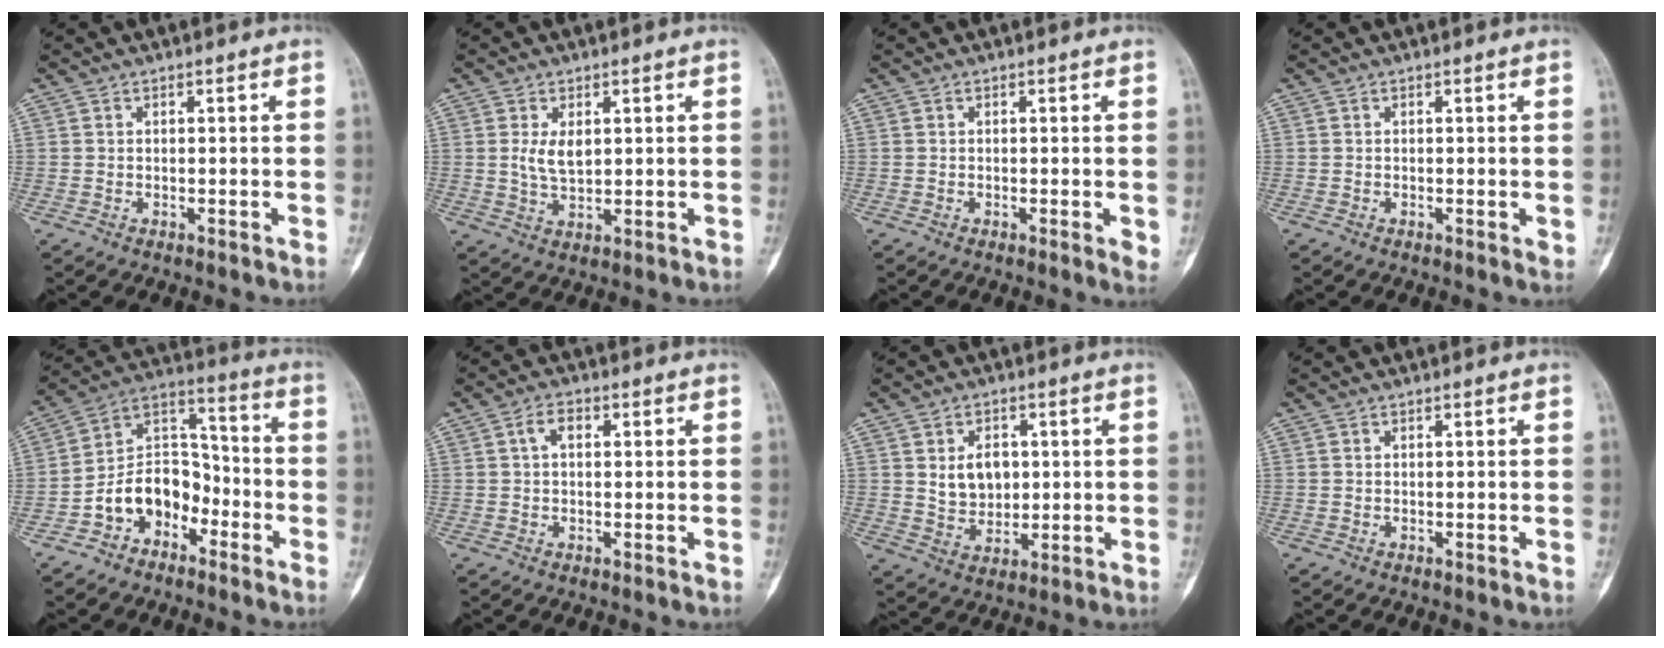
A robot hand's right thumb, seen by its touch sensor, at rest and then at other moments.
{"total": 4.7, "force": [1.1, 2.6, 3.8], "torque": [-0.067, -0.011, 0.026]}
{"total": 1.7, "force": [-0.2, 0.4, 1.7], "torque": [-0.027, -0.006, -0.004]}
{"total": 1.1, "force": [0.0, 0.2, 1.0], "torque": [-0.017, -0.005, -0.002]}
{"total": 12.2, "force": [-5.7, 8.7, 6.5], "torque": [-0.080, 0.078, -0.111]}
{"total": 3.4, "force": [0.8, 2.0, 2.6], "torque": [-0.047, 0.012, 0.012]}
{"total": 7.3, "force": [1.4, 5.4, 4.7], "torque": [-0.049, -0.011, 0.033]}
{"total": 0.0}